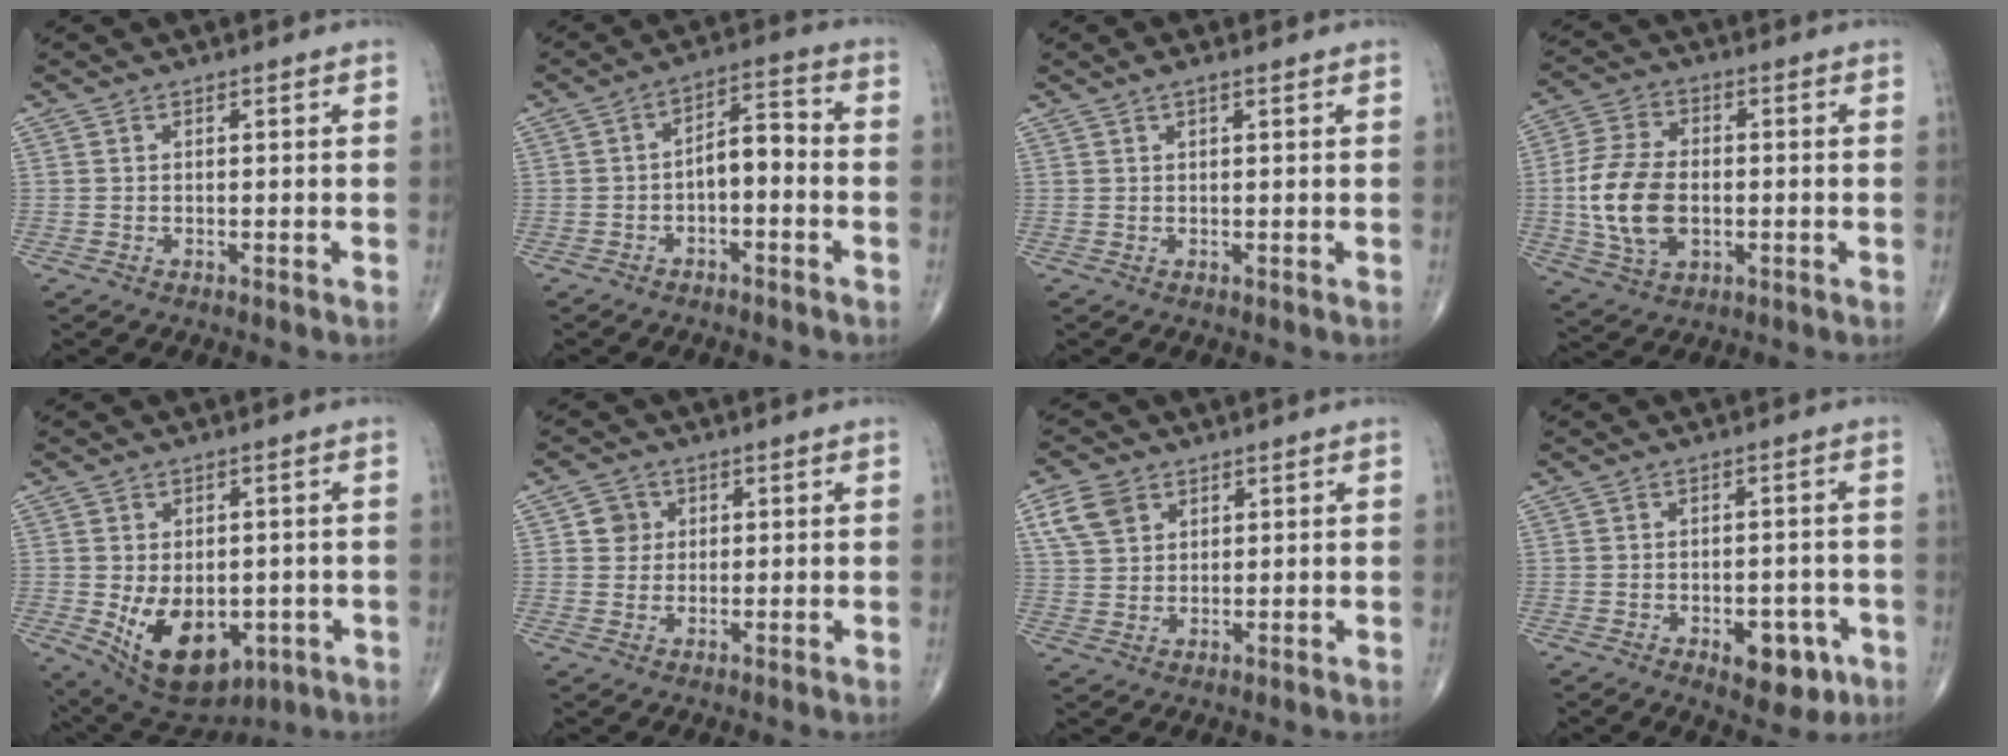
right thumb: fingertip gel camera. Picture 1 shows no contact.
{"total": 6.3, "force": [-1.6, 2.7, 5.5], "torque": [-0.078, 0.040, -0.030]}
{"total": 1.5, "force": [1.1, 0.2, 1.1], "torque": [-0.023, 0.004, 0.017]}
{"total": 13.0, "force": [-1.3, 8.1, 10.2], "torque": [-0.201, 0.007, -0.020]}
{"total": 14.1, "force": [-3.6, 8.9, 10.3], "torque": [-0.146, -0.007, -0.029]}
{"total": 3.4, "force": [0.9, 3.2, 0.8], "torque": [0.009, 0.001, 0.007]}
{"total": 6.5, "force": [3.1, 4.7, 3.3], "torque": [-0.050, -0.004, 0.063]}
{"total": 7.3, "force": [-3.1, 4.0, 5.2], "torque": [-0.040, 0.014, -0.031]}